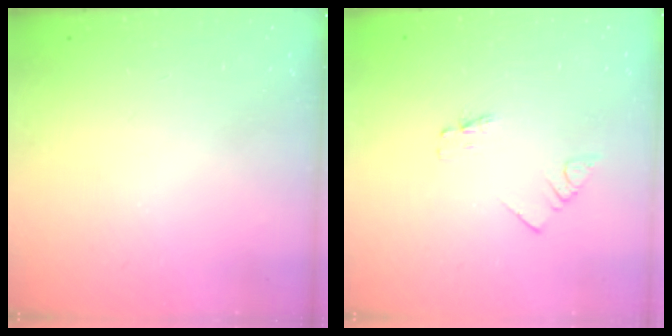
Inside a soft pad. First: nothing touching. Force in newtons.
{"total": 1.1, "press": 1.1, "slide": 0.0}